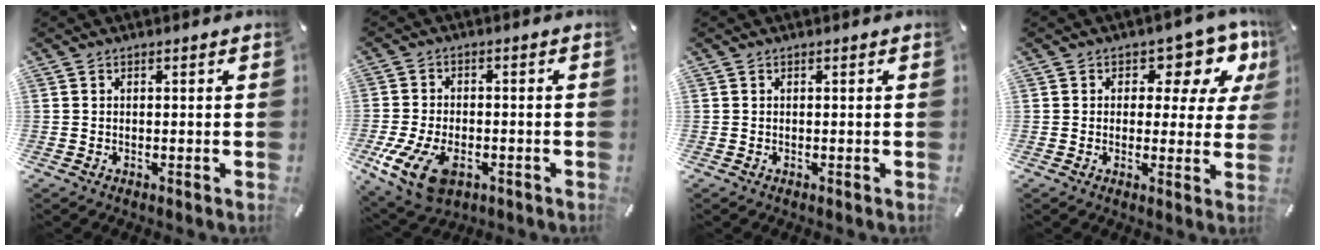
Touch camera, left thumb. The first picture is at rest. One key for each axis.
{"total": 11.9, "fx": -4.9, "fy": 7.5, "fz": 7.8, "tx": -0.170, "ty": 0.008, "tz": -0.089}
{"total": 0.0}
{"total": 9.9, "fx": 4.6, "fy": 5.8, "fz": 6.6, "tx": -0.077, "ty": -0.032, "tz": 0.075}